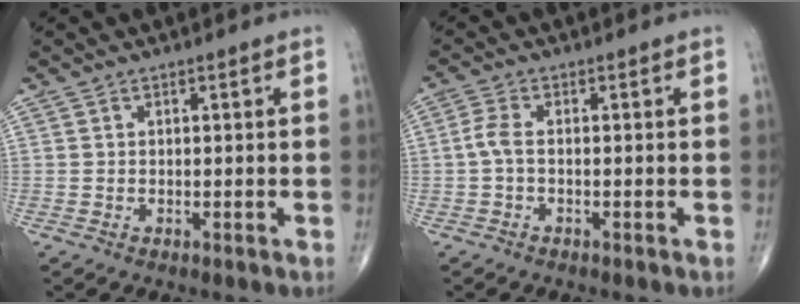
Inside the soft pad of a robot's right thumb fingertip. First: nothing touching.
{"total": 2.8, "force": [-0.5, 1.1, 2.5], "torque": [-0.062, 0.003, -0.016]}